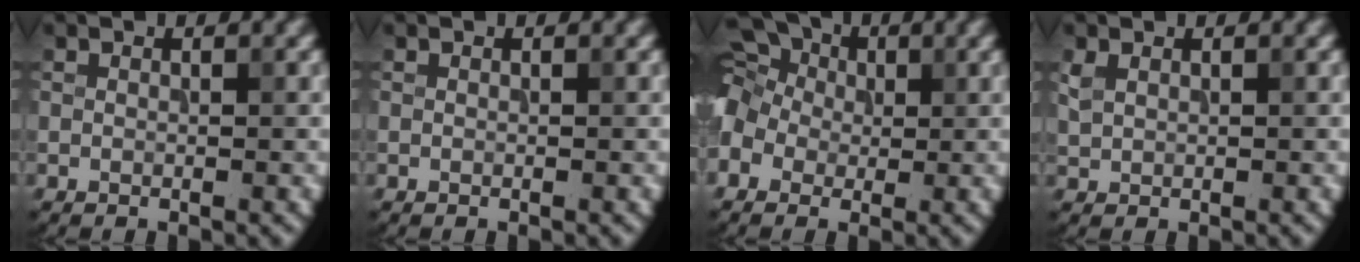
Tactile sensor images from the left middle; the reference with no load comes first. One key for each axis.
{"total": 0.0}
{"total": 9.9, "fx": 1.0, "fy": 8.3, "fz": 5.4, "tx": -0.119, "ty": 0.044, "tz": -0.042}
{"total": 1.2, "fx": 0.6, "fy": 0.8, "fz": 0.6, "tx": -0.016, "ty": 0.001, "tz": 0.017}